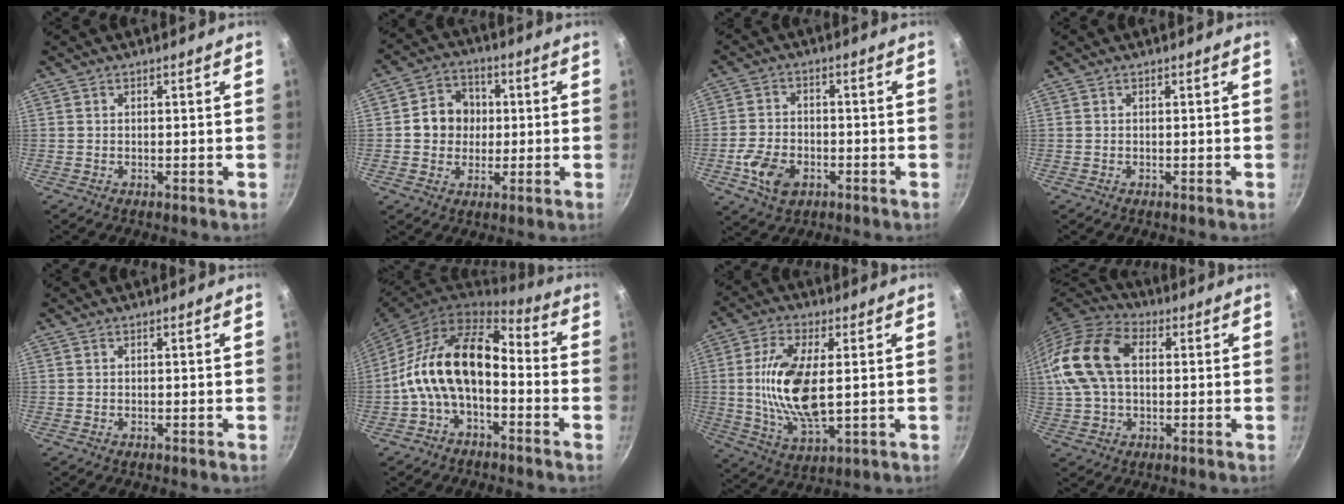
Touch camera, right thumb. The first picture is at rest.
{"total": 8.7, "force": [0.6, 7.8, 3.9], "torque": [-0.026, 0.010, -0.003]}
{"total": 8.1, "force": [-3.2, 5.3, 5.2], "torque": [-0.094, 0.015, -0.061]}
{"total": 0.0}
{"total": 0.0}
{"total": 15.1, "force": [-2.8, 8.8, 11.9], "torque": [-0.198, 0.051, -0.066]}
{"total": 14.5, "force": [1.1, 6.3, 13.0], "torque": [-0.252, -0.008, 0.021]}
{"total": 16.5, "force": [2.4, 10.8, 12.3], "torque": [-0.235, 0.028, 0.031]}